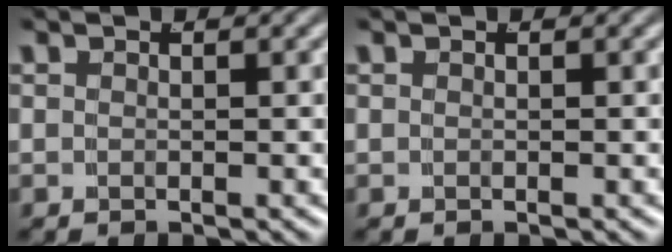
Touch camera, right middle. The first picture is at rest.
{"total": 0.0}